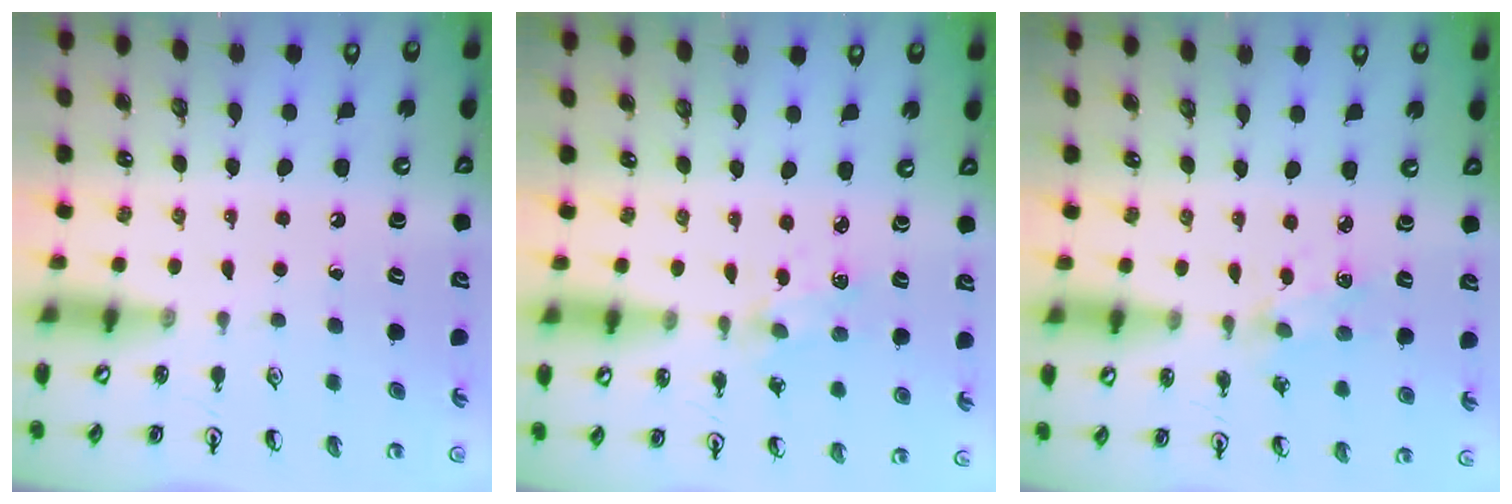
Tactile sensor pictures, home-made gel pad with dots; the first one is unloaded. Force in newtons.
{"total": 2.1, "press": 2.1, "slide": 0.3}
{"total": 2.5, "press": 2.5, "slide": 0.2}